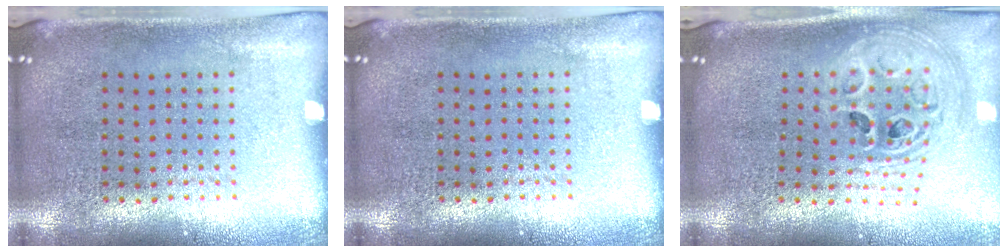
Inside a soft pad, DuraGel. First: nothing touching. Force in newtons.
{"total": 0.0}
{"total": 2.5, "press": 1.8, "slide": 1.7}